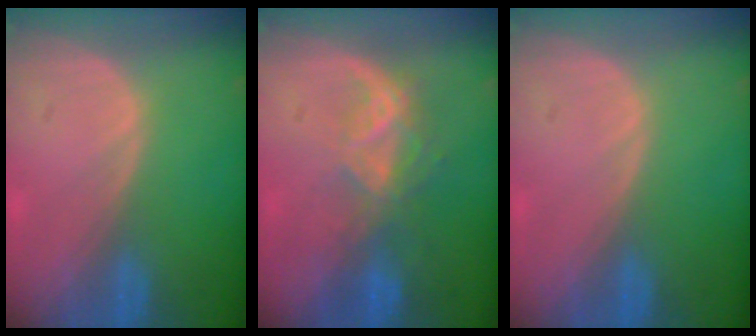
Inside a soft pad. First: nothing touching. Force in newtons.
{"total": 6.8, "press": 5.8, "slide": 3.5}
{"total": 0.0}